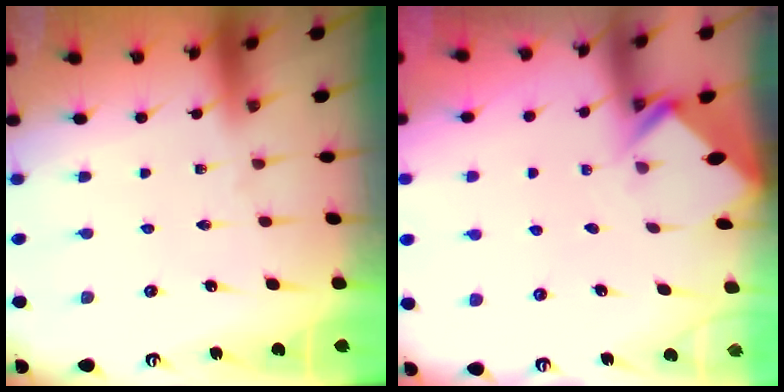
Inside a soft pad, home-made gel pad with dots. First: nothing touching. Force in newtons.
{"total": 2.8, "press": 2.8, "slide": 0.2}